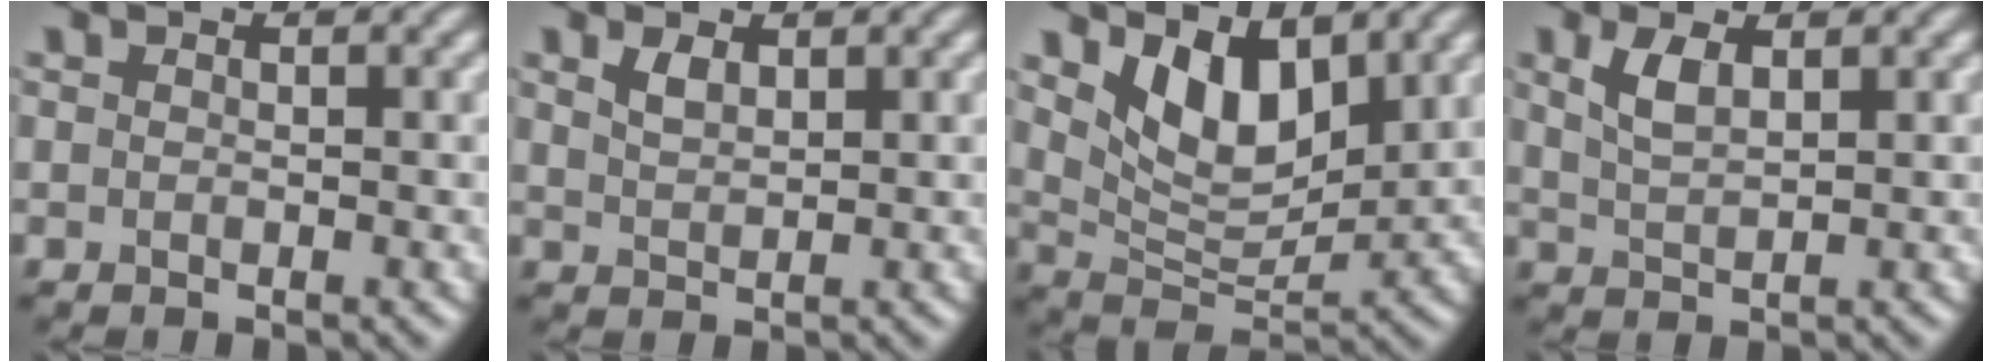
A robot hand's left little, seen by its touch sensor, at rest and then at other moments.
{"total": 1.6, "force": [1.0, 0.7, 0.9], "torque": [-0.022, 0.000, 0.024]}
{"total": 5.9, "force": [3.2, 3.0, 4.0], "torque": [-0.080, -0.017, 0.057]}
{"total": 2.6, "force": [1.3, 1.0, 2.0], "torque": [-0.047, 0.001, 0.030]}